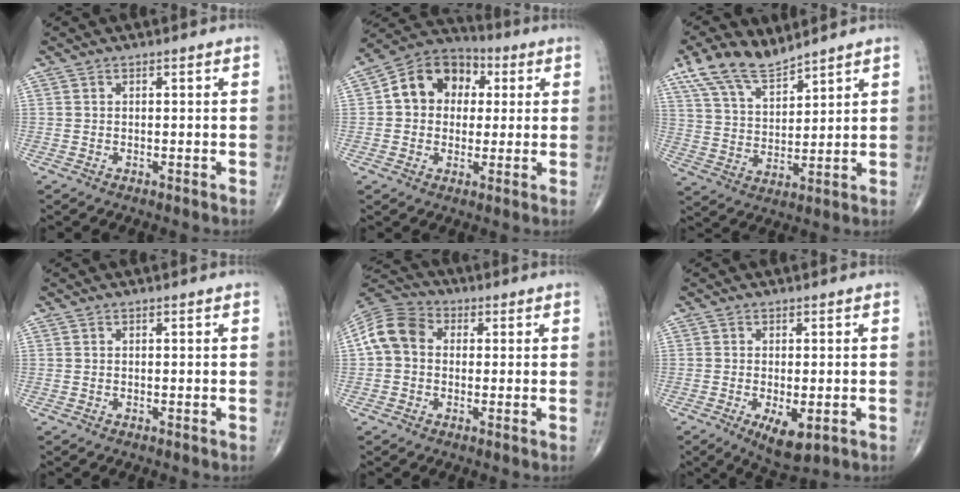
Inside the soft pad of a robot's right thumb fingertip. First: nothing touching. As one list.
[{"total": 12.5, "force": [2.2, 10.0, 7.1], "torque": [-0.082, 0.022, 0.025]}, {"total": 10.4, "force": [8.0, 3.9, 5.4], "torque": [-0.094, -0.033, 0.166]}, {"total": 0.0}, {"total": 9.2, "force": [0.7, 7.4, 5.5], "torque": [-0.101, 0.030, -0.001]}, {"total": 6.2, "force": [-2.0, 2.6, 5.2], "torque": [-0.083, -0.014, -0.025]}]